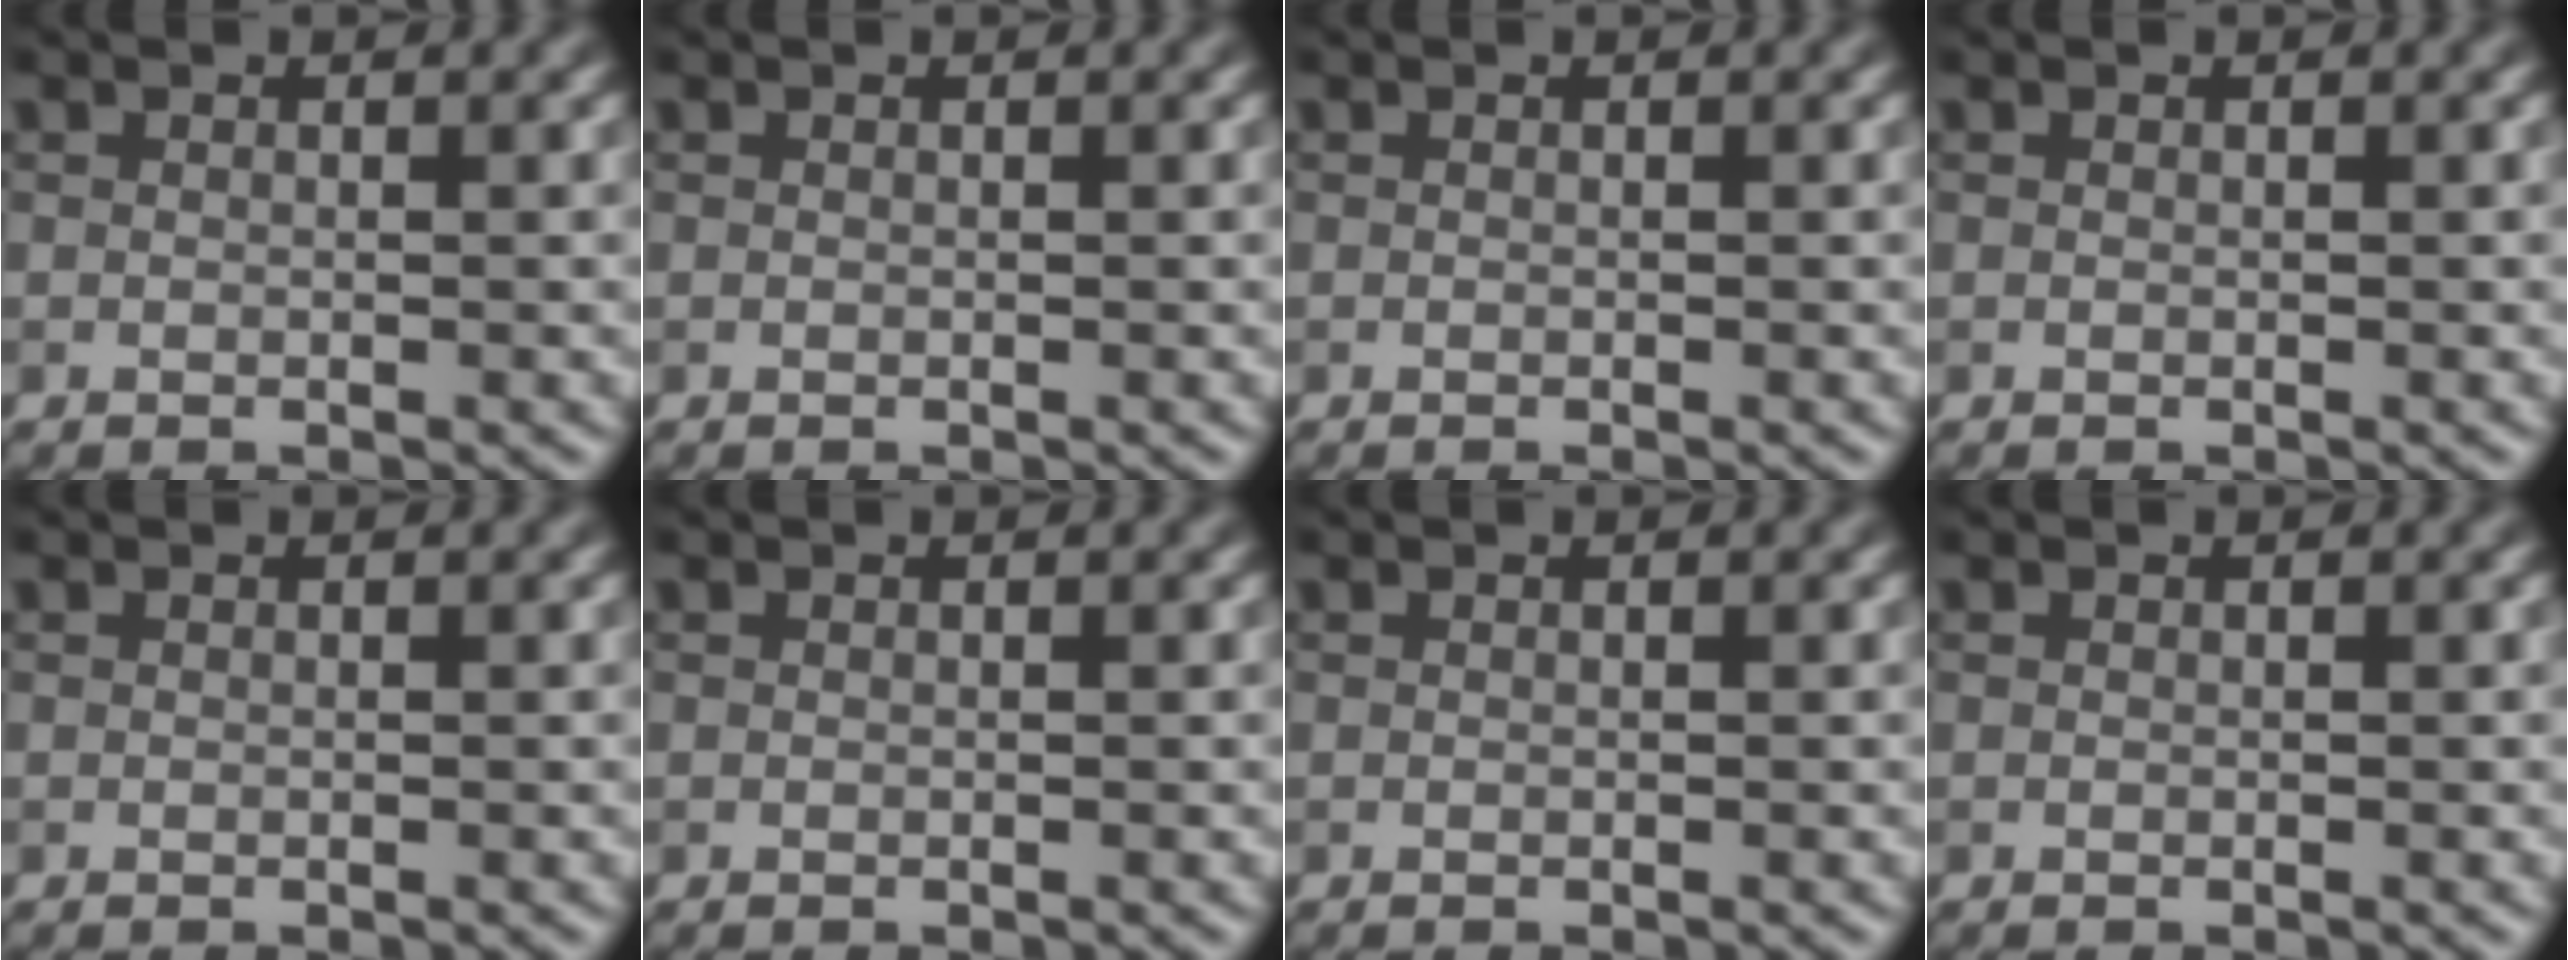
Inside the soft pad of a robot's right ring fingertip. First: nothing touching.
{"total": 0.0}
{"total": 0.0}
{"total": 0.0}
{"total": 0.0}
{"total": 0.0}
{"total": 0.0}
{"total": 0.0}